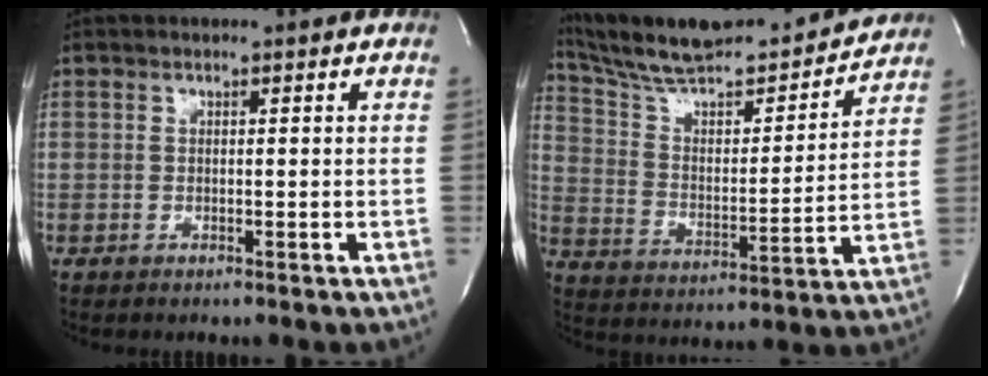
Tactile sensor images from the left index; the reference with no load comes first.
{"total": 21.4, "force": [19.7, 2.8, 7.9], "torque": [-0.133, 0.005, 0.308]}